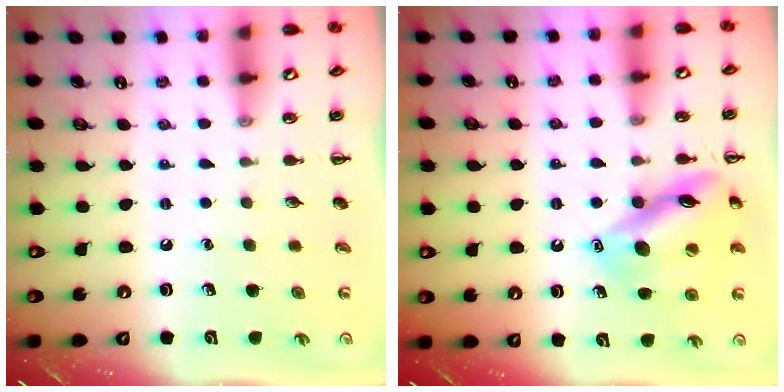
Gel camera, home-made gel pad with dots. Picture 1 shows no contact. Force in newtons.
{"total": 14.0, "press": 13.9, "slide": 1.4}